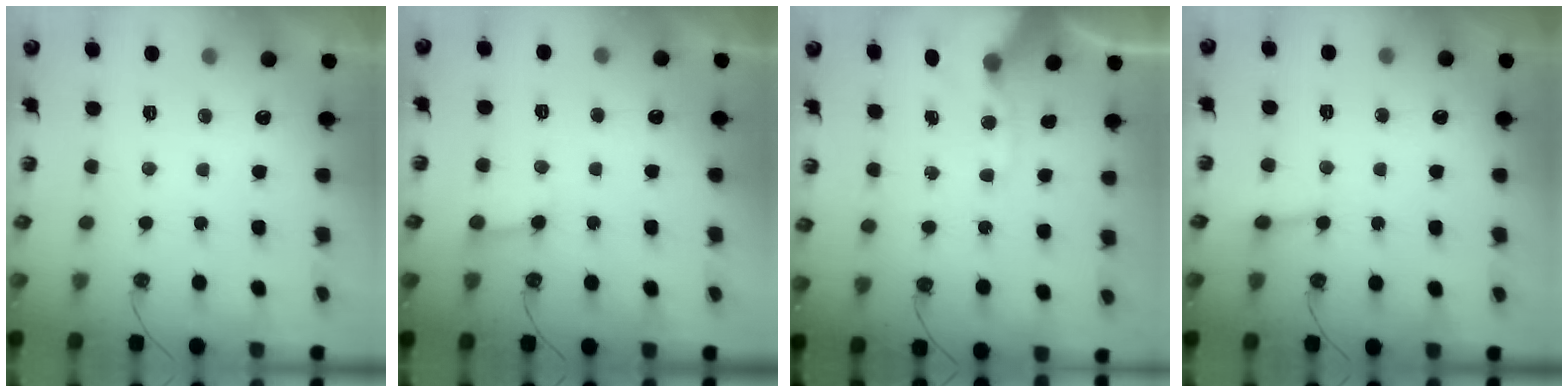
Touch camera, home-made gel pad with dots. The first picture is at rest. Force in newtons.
{"total": 5.6, "press": 5.6, "slide": 0.6}
{"total": 11.4, "press": 11.3, "slide": 1.8}
{"total": 3.4, "press": 3.3, "slide": 0.8}